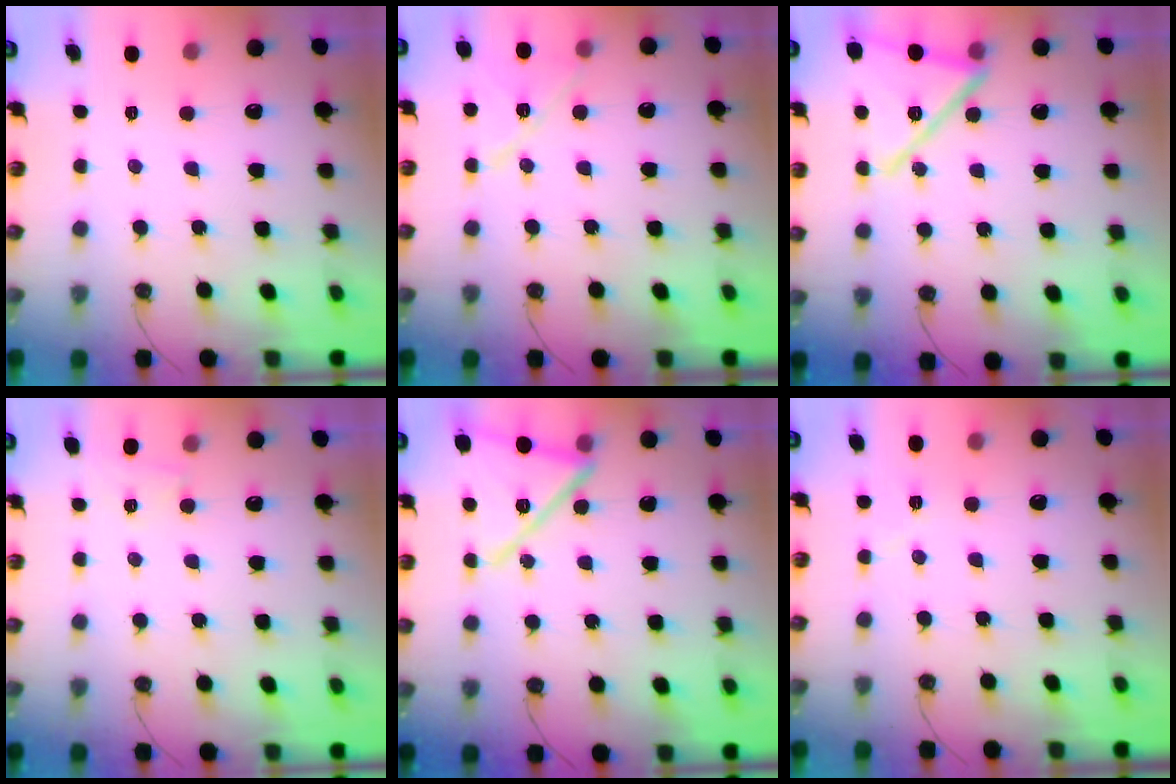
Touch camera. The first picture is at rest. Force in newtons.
{"total": 11.4, "press": 11.4, "slide": 0.8}
{"total": 17.6, "press": 17.6, "slide": 1.5}
{"total": 3.9, "press": 3.2, "slide": 2.4}
{"total": 16.1, "press": 16.1, "slide": 0.9}
{"total": 5.1, "press": 4.5, "slide": 2.5}